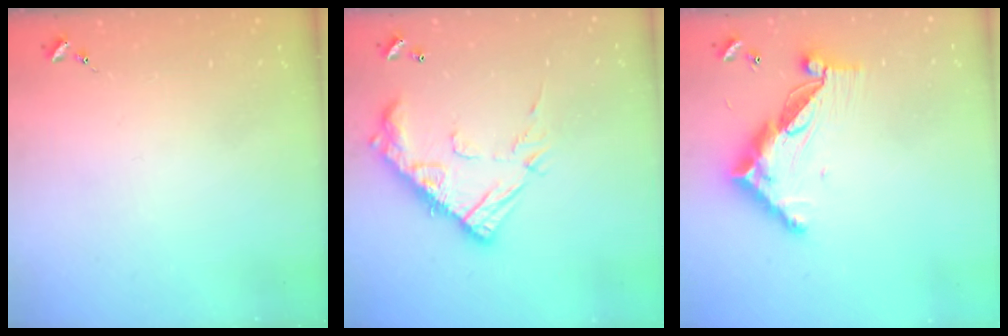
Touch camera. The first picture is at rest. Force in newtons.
{"total": 17.5, "press": 17.4, "slide": 1.3}
{"total": 13.7, "press": 13.6, "slide": 1.0}